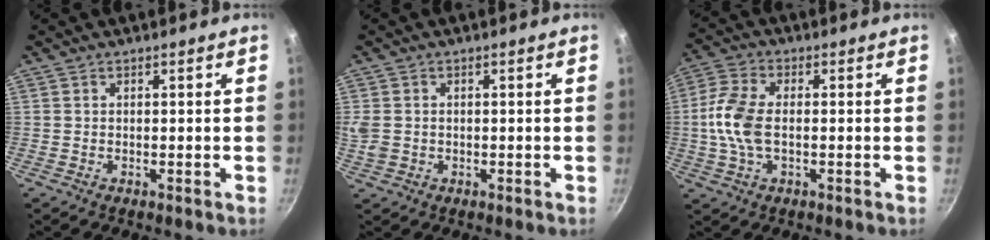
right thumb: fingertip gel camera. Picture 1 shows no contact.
{"total": 4.2, "force": [-0.1, 3.5, 2.3], "torque": [-0.047, -0.002, 0.001]}
{"total": 9.5, "force": [-0.6, 5.3, 7.9], "torque": [-0.165, 0.017, -0.022]}